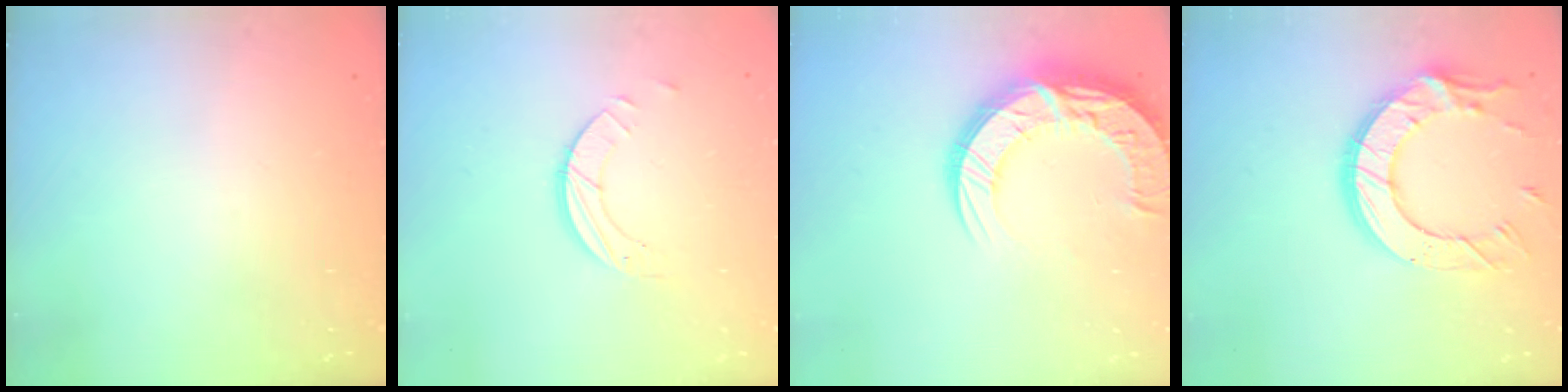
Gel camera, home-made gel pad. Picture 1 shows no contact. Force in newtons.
{"total": 3.9, "press": 3.9, "slide": 0.1}
{"total": 18.8, "press": 18.7, "slide": 1.5}
{"total": 15.9, "press": 15.9, "slide": 1.0}